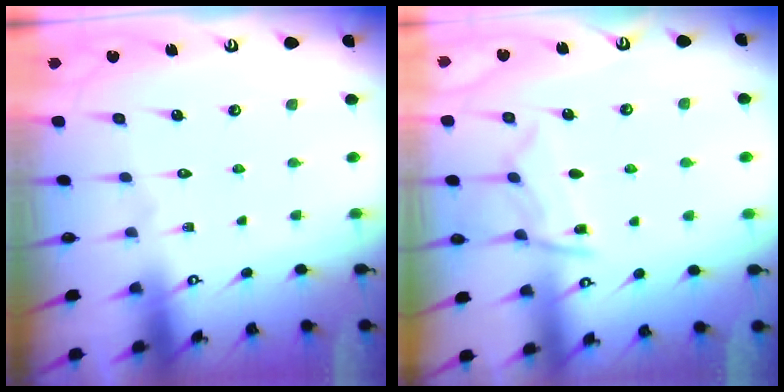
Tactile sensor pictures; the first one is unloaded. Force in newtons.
{"total": 9.7, "press": 9.7, "slide": 0.8}